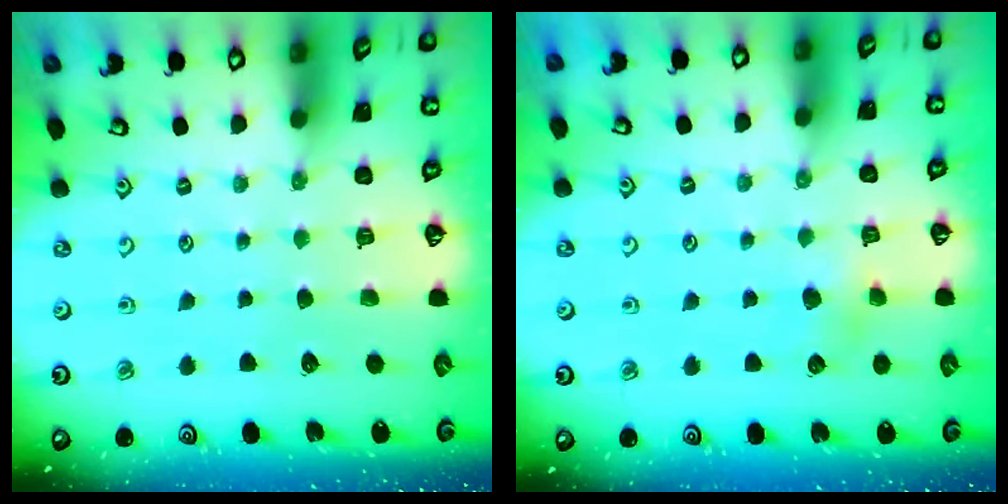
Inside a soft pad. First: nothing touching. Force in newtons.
{"total": 4.0, "press": 4.0, "slide": 0.4}